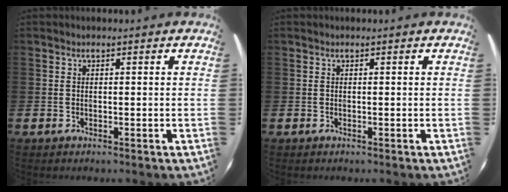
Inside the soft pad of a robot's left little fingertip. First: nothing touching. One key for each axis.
{"total": 0.0}